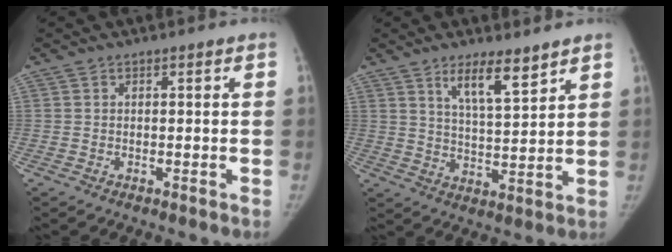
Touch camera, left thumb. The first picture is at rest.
{"total": 8.2, "force": [5.6, 2.1, 5.6], "torque": [-0.083, -0.043, 0.099]}